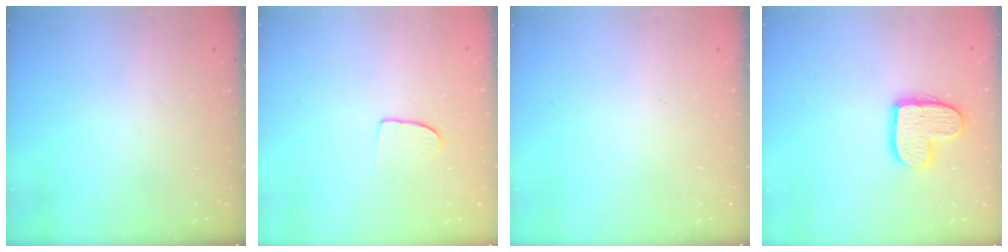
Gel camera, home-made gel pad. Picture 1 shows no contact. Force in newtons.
{"total": 6.4, "press": 6.3, "slide": 0.4}
{"total": 0.0}
{"total": 12.6, "press": 12.6, "slide": 0.9}